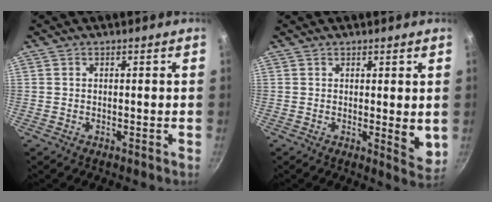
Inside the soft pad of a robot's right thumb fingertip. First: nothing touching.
{"total": 4.7, "force": [1.2, 1.6, 4.2], "torque": [-0.053, -0.015, 0.018]}